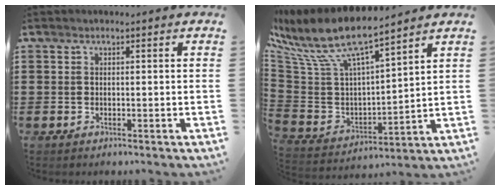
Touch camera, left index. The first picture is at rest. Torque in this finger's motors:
{"motor_torque": [1.29, -0.85, 0.48, 0.21]}